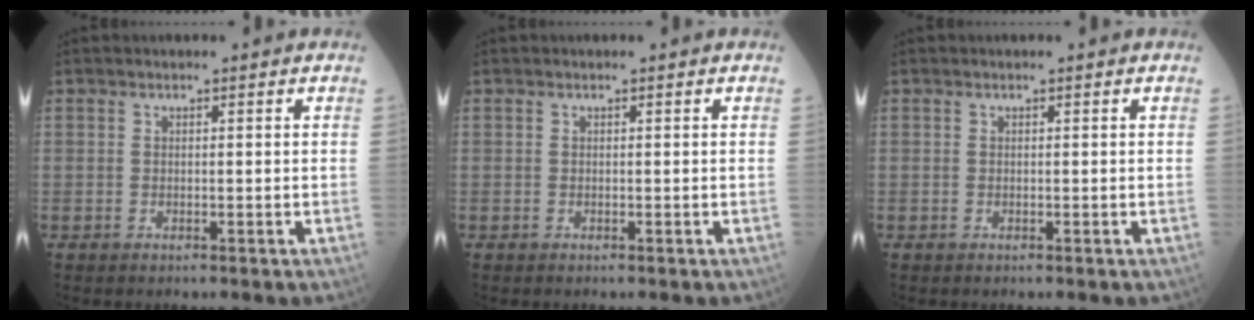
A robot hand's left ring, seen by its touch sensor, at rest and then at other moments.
{"total": 0.0}
{"total": 0.0}